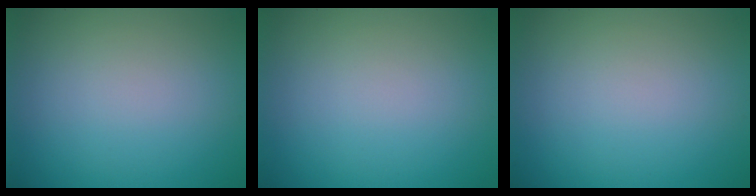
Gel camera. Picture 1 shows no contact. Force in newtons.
{"total": 0.0}
{"total": 0.0}